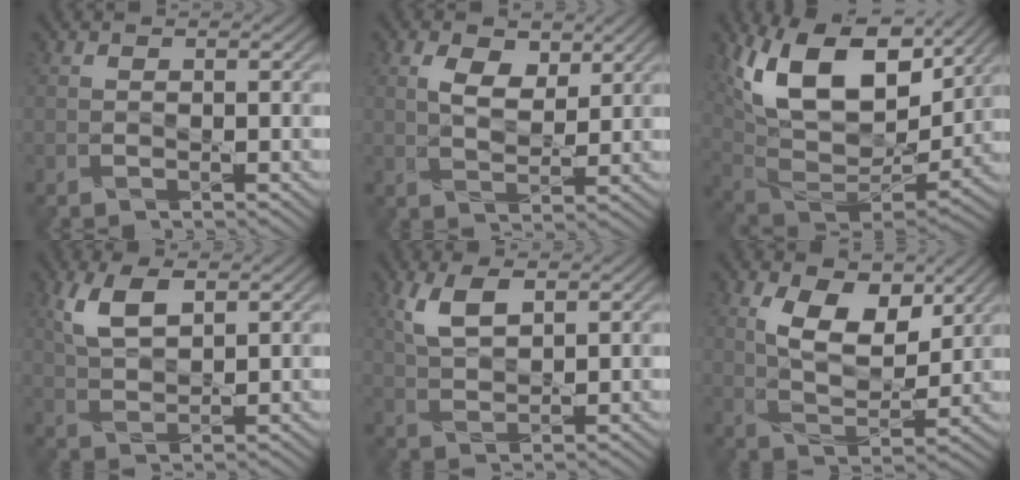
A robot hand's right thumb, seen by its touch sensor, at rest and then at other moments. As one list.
[{"total": 4.0, "force": [2.1, 2.1, 2.7], "torque": [-0.062, -0.001, 0.039]}, {"total": 17.2, "force": [8.4, 9.1, 11.9], "torque": [-0.238, 0.022, 0.143]}, {"total": 5.6, "force": [2.9, 2.3, 4.2], "torque": [-0.101, 0.004, 0.055]}, {"total": 5.1, "force": [2.7, 2.1, 3.8], "torque": [-0.093, 0.005, 0.053]}, {"total": 8.2, "force": [3.7, 4.2, 6.0], "torque": [-0.116, -0.004, 0.064]}]